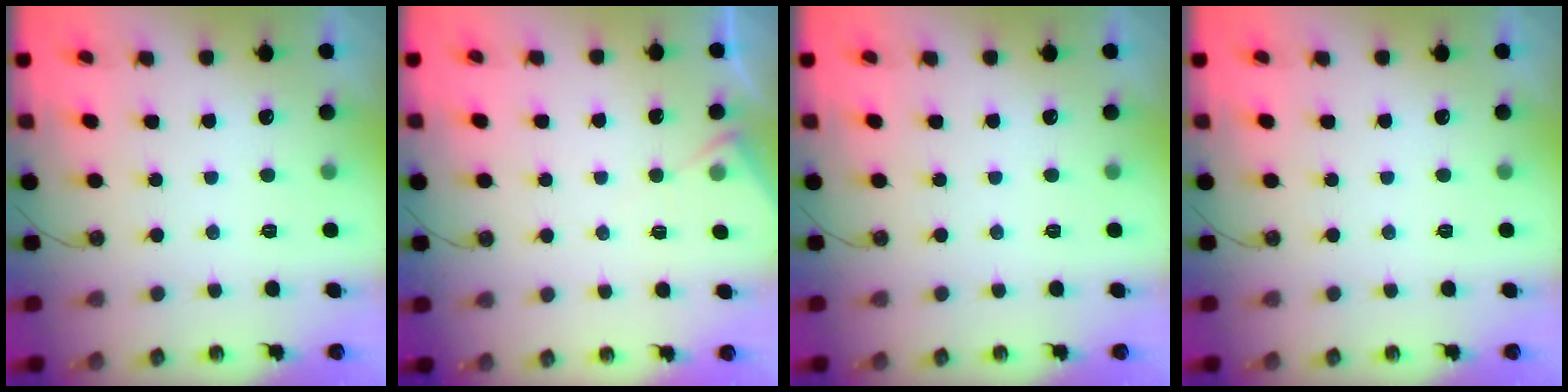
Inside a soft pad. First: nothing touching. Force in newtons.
{"total": 4.4, "press": 4.4, "slide": 0.5}
{"total": 0.0}
{"total": 0.0}